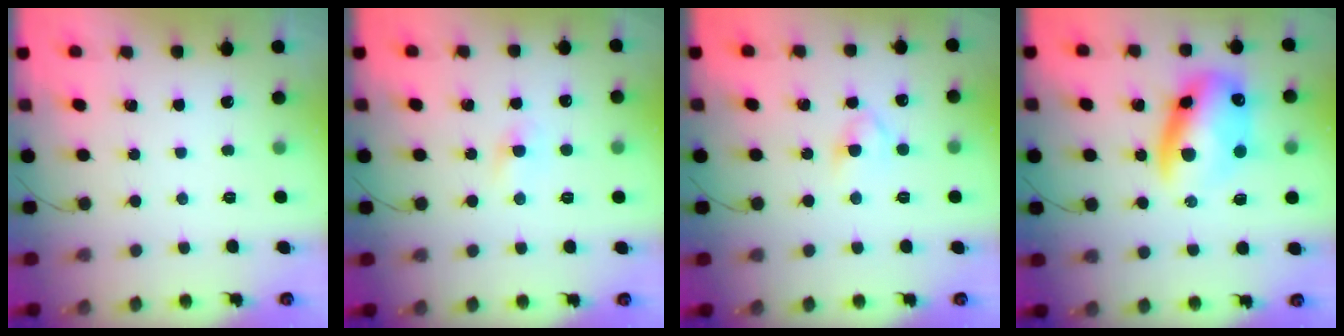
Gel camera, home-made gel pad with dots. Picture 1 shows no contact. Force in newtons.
{"total": 1.4, "press": 1.1, "slide": 0.8}
{"total": 4.2, "press": 4.0, "slide": 1.3}
{"total": 14.2, "press": 13.7, "slide": 3.6}